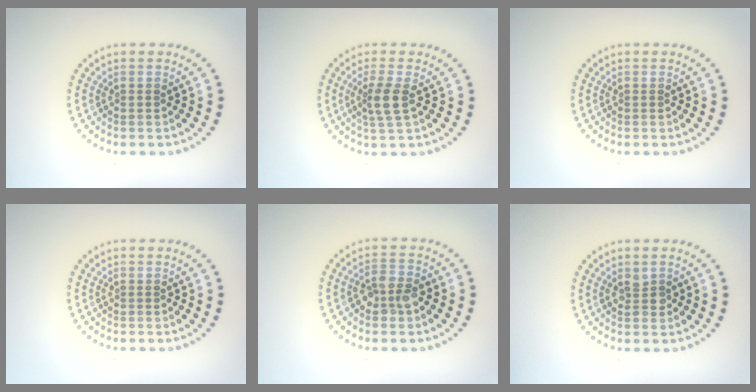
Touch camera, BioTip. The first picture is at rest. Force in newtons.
{"total": 2.4, "press": 1.9, "slide": 1.4}
{"total": 0.0}
{"total": 0.0}
{"total": 2.6, "press": 2.4, "slide": 1.0}
{"total": 1.2, "press": 1.1, "slide": 0.1}